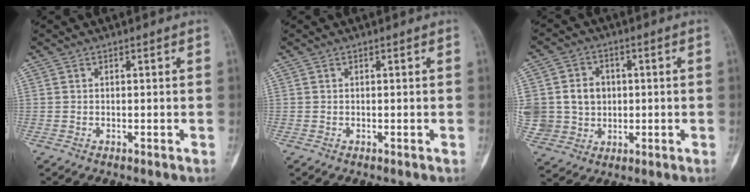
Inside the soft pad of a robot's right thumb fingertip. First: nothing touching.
{"total": 0.0}
{"total": 13.9, "force": [1.0, 12.6, 5.7], "torque": [-0.109, 0.022, 0.037]}